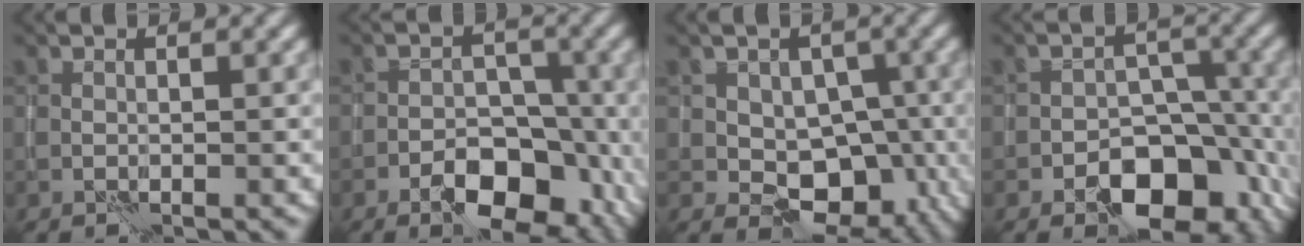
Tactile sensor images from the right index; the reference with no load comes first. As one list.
[{"total": 7.2, "force": [-4.3, 3.8, 4.4], "torque": [-0.039, 0.009, -0.074]}, {"total": 6.3, "force": [-1.6, 5.0, 3.6], "torque": [-0.013, 0.008, -0.037]}, {"total": 10.7, "force": [-5.6, 6.4, 6.5], "torque": [-0.061, 0.012, -0.087]}]